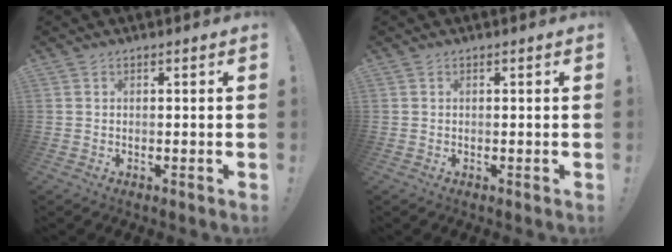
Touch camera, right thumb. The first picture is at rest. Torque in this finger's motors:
{"motor_torque": [0.00, 0.00, 0.00, 0.00, 0.00]}